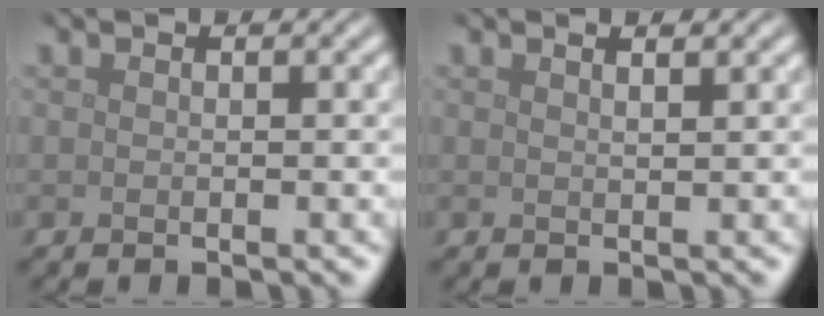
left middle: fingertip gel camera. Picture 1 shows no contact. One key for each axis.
{"total": 1.7, "fx": 1.2, "fy": 0.6, "fz": 1.1, "tx": -0.002, "ty": 0.001, "tz": 0.000}